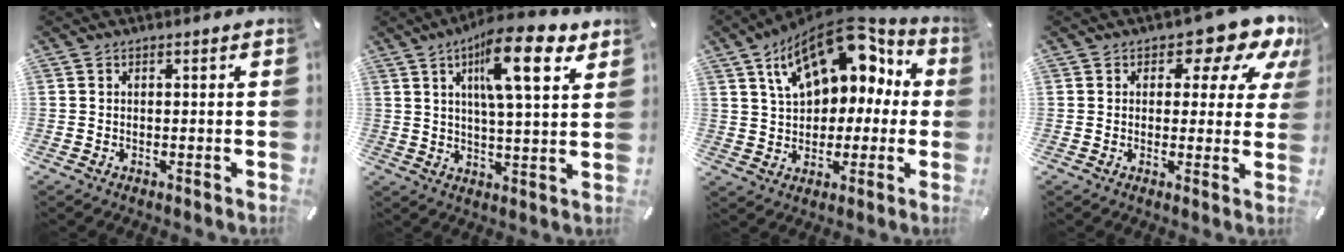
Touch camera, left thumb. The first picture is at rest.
{"total": 14.9, "force": [7.7, 4.0, 12.1], "torque": [-0.196, -0.023, 0.119]}
{"total": 17.1, "force": [7.9, 10.8, 10.6], "torque": [-0.187, -0.042, 0.138]}
{"total": 10.4, "force": [6.2, 5.2, 6.5], "torque": [-0.073, -0.042, 0.101]}